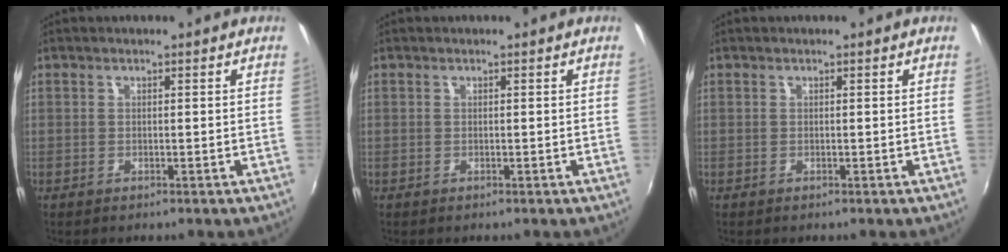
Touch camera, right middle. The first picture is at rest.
{"total": 0.0}
{"total": 0.0}